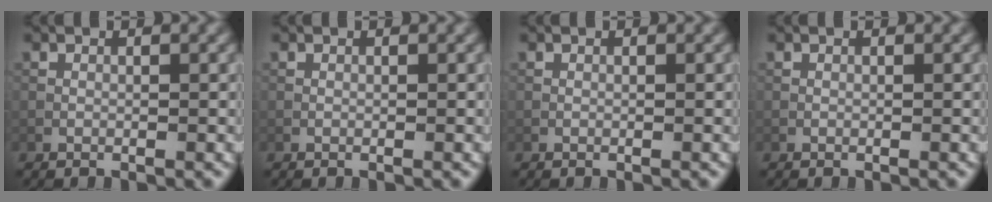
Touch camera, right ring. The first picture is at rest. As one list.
[{"total": 0.0}, {"total": 0.0}, {"total": 0.0}]